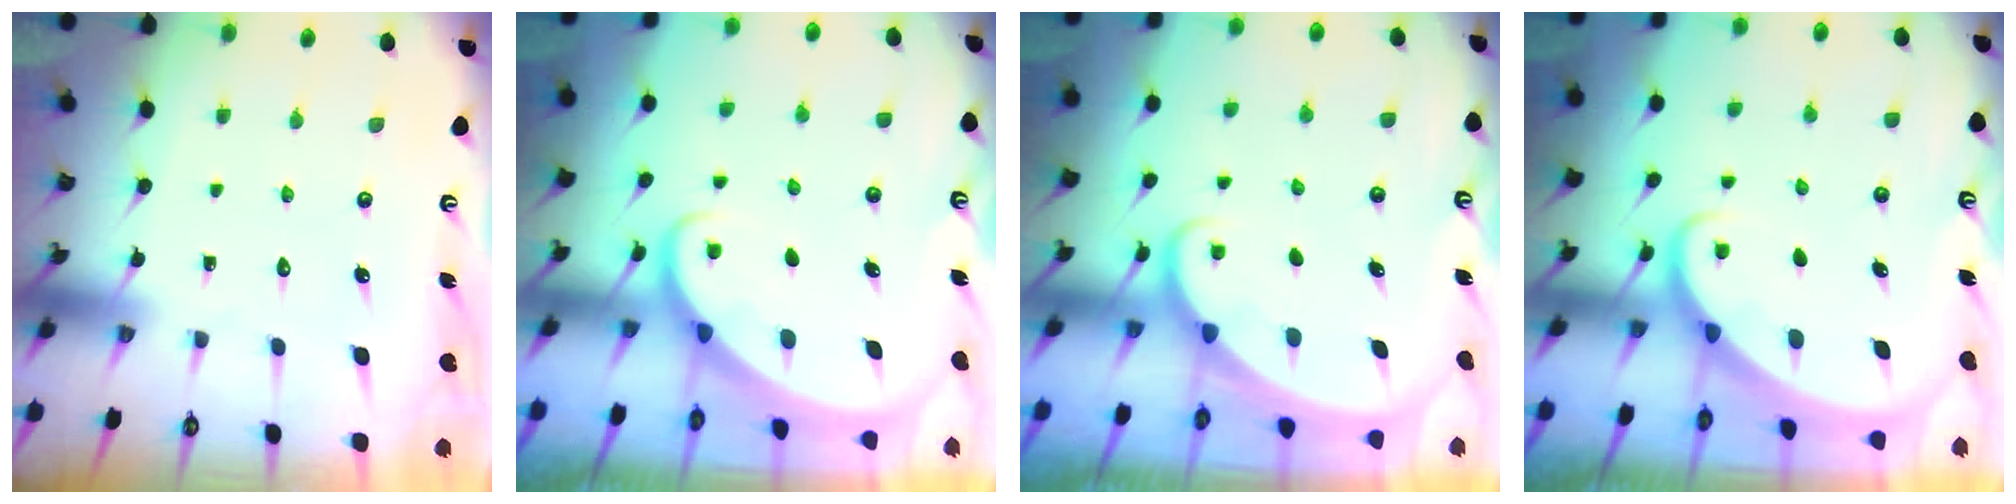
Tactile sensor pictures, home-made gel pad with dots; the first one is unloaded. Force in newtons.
{"total": 2.2, "press": 2.2, "slide": 0.2}
{"total": 1.5, "press": 1.5, "slide": 0.1}
{"total": 2.2, "press": 2.2, "slide": 0.2}